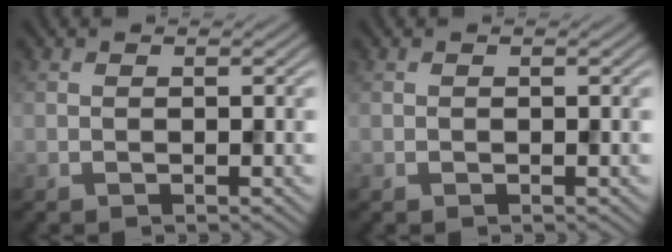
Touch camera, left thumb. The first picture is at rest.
{"total": 0.0}